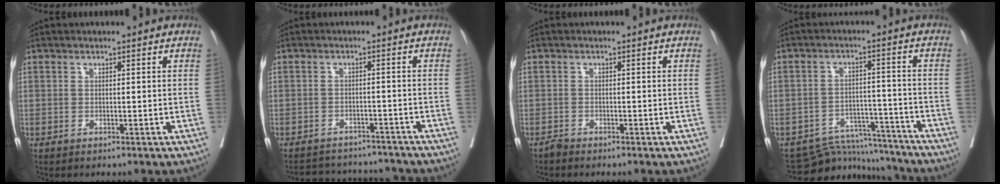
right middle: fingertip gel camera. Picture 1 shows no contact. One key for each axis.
{"total": 10.8, "fx": -10.2, "fy": 2.9, "fz": 1.8, "tx": -0.032, "ty": 0.014, "tz": -0.130}
{"total": 0.8, "fx": -0.8, "fy": 0.1, "fz": 0.0, "tx": -0.001, "ty": -0.002, "tz": -0.017}
{"total": 10.4, "fx": -10.1, "fy": 2.3, "fz": -0.6, "tx": 0.012, "ty": 0.024, "tz": -0.152}